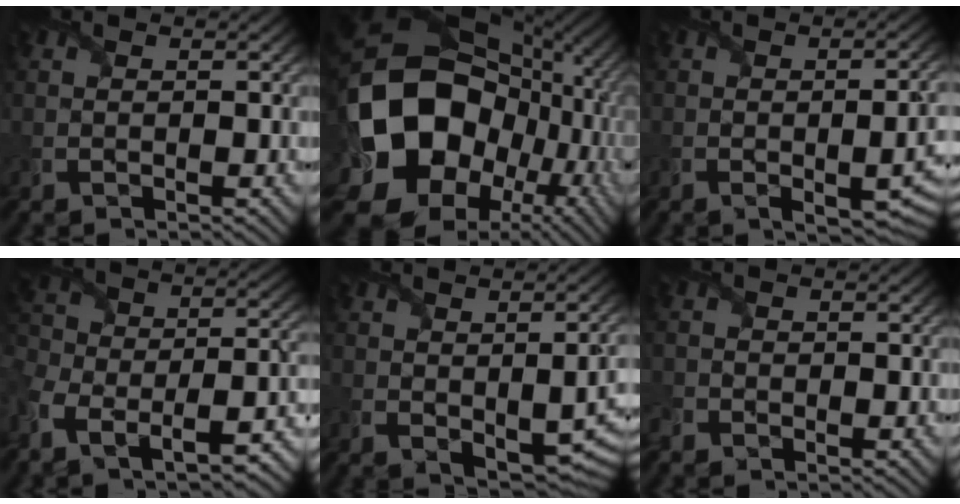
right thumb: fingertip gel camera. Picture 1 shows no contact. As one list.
[{"total": 23.3, "force": [1.2, 18.9, 13.7], "torque": [-0.336, -0.049, 0.063]}, {"total": 8.2, "force": [-2.7, 3.6, 6.8], "torque": [-0.083, -0.036, -0.012]}, {"total": 12.9, "force": [-7.6, 6.8, 8.0], "torque": [-0.174, -0.045, -0.109]}, {"total": 8.6, "force": [-2.0, 4.9, 6.8], "torque": [-0.099, -0.048, 0.005]}, {"total": 1.4, "force": [-1.2, 0.6, 0.1], "torque": [-0.003, -0.005, -0.032]}]